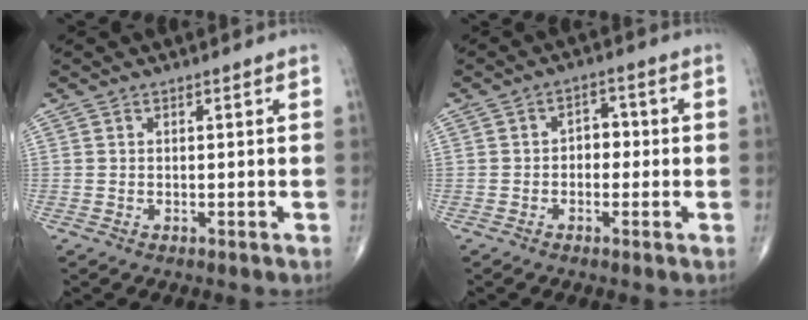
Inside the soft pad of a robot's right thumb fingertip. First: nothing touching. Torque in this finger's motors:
{"motor_torque": [0.00, 0.12, 0.03, -0.08, 0.04]}